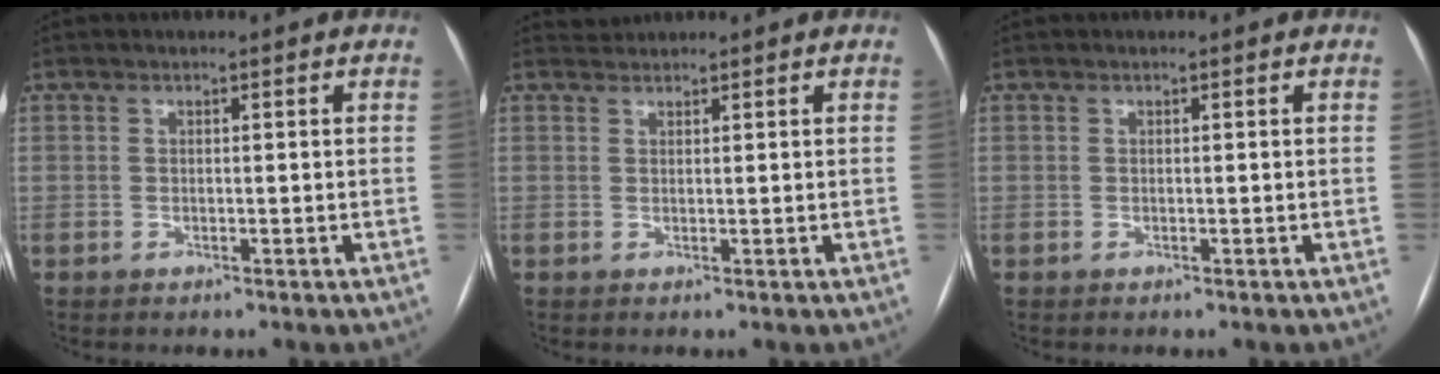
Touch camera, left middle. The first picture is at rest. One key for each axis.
{"total": 1.1, "fx": 1.0, "fy": 0.0, "fz": -0.5, "tx": -0.001, "ty": 0.009, "tz": 0.021}
{"total": 0.0}